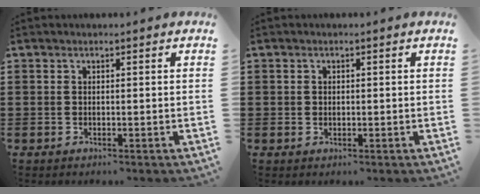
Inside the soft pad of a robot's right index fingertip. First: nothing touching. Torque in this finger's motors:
{"motor_torque": [0.08, 0.37, -0.08, -0.01]}